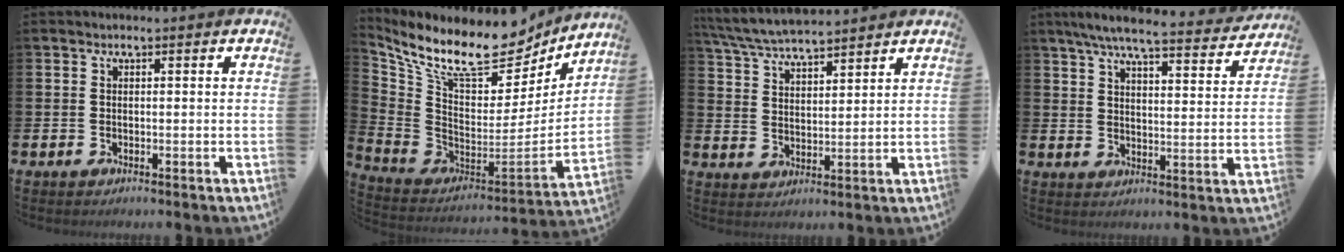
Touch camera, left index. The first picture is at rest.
{"total": 11.4, "force": [8.6, 4.9, 5.6], "torque": [-0.129, -0.064, 0.150]}
{"total": 5.9, "force": [5.8, 0.5, 1.1], "torque": [-0.045, -0.029, 0.105]}
{"total": 6.8, "force": [6.1, 0.6, 3.0], "torque": [-0.065, -0.038, 0.101]}